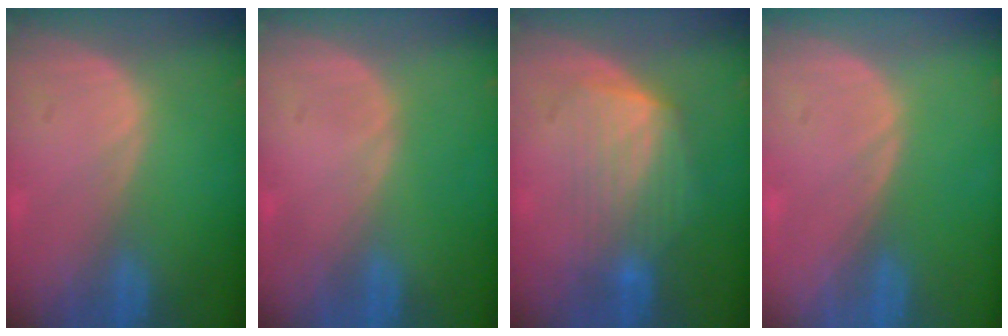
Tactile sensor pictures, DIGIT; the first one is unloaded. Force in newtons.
{"total": 0.0}
{"total": 6.4, "press": 6.3, "slide": 1.2}
{"total": 0.0}